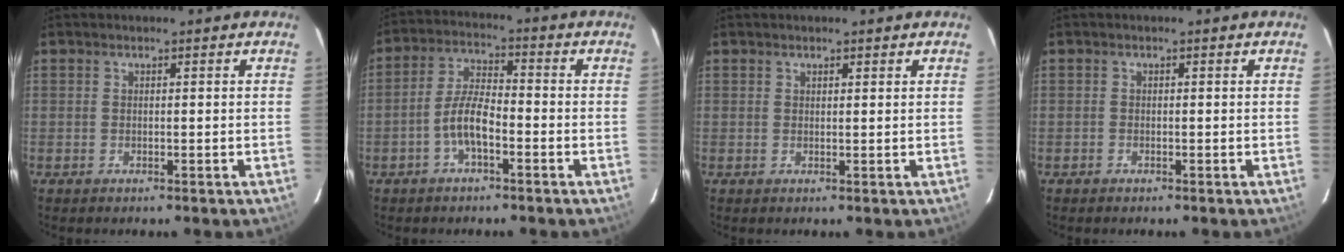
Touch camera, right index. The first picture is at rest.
{"total": 6.3, "force": [-2.9, 2.1, 5.2], "torque": [-0.113, 0.012, -0.054]}
{"total": 1.0, "force": [0.8, 0.4, 0.5], "torque": [-0.008, 0.004, 0.012]}
{"total": 0.9, "force": [-0.6, 0.7, -0.1], "torque": [0.000, 0.004, -0.011]}